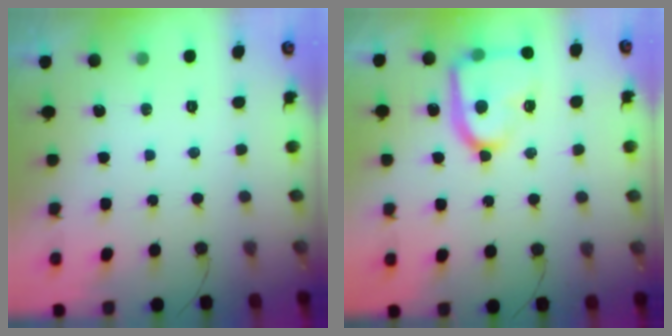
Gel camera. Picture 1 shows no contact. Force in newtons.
{"total": 18.1, "press": 18.0, "slide": 1.8}